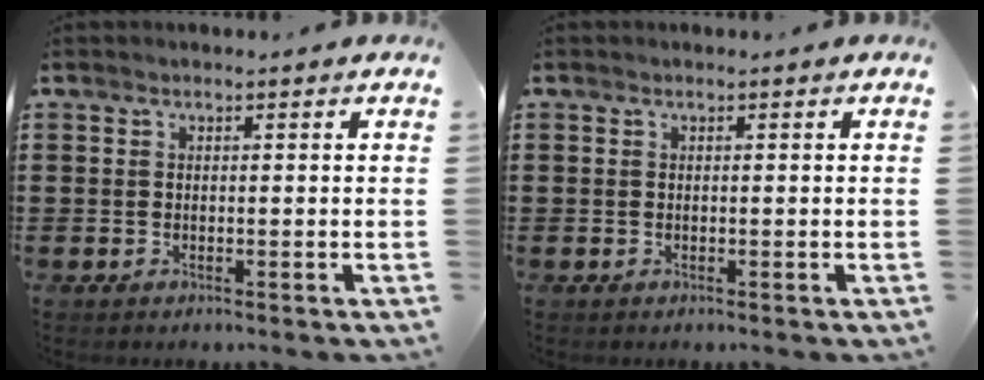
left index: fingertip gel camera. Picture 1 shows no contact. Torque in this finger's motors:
{"motor_torque": [0.01, 0.01, 0.00, -0.01]}